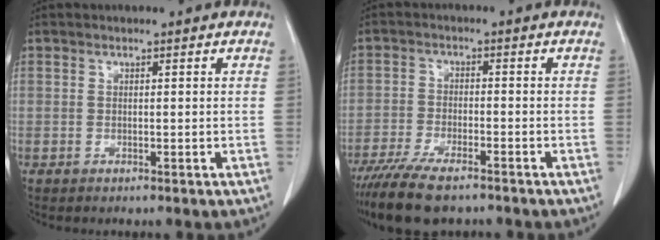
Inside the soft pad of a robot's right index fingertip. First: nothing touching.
{"total": 10.2, "force": [-7.8, 2.9, 5.9], "torque": [-0.105, -0.022, -0.132]}